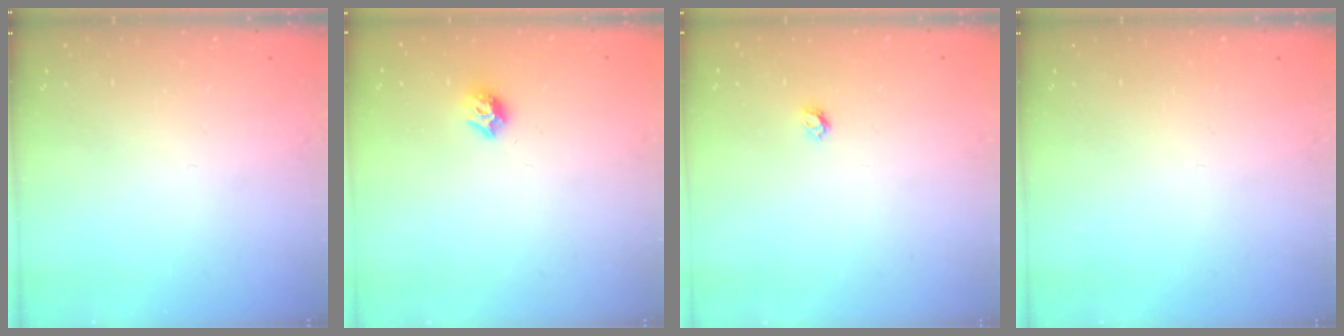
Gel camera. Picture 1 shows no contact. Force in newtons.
{"total": 7.5, "press": 7.5, "slide": 0.6}
{"total": 3.3, "press": 3.3, "slide": 0.3}
{"total": 0.0}